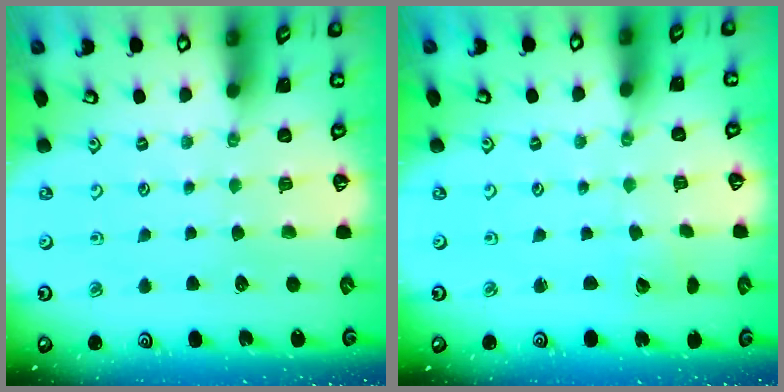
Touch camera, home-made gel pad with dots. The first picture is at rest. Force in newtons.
{"total": 1.6, "press": 1.6, "slide": 0.0}